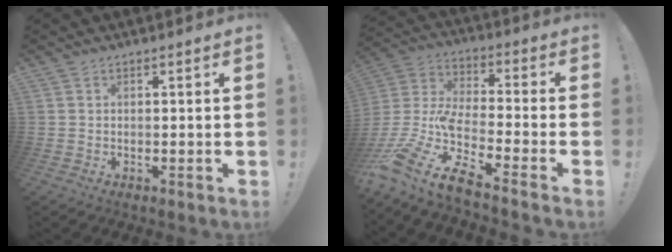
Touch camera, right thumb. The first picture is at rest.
{"total": 12.8, "force": [-8.3, 4.4, 8.6], "torque": [-0.192, 0.018, -0.148]}